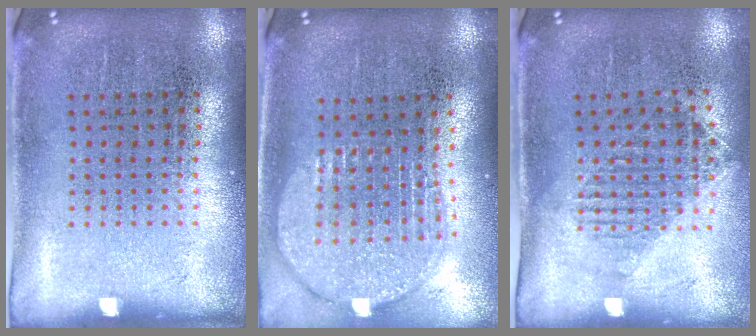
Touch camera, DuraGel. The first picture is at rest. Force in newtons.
{"total": 2.0, "press": 1.7, "slide": 1.1}
{"total": 1.2, "press": 1.1, "slide": 0.5}